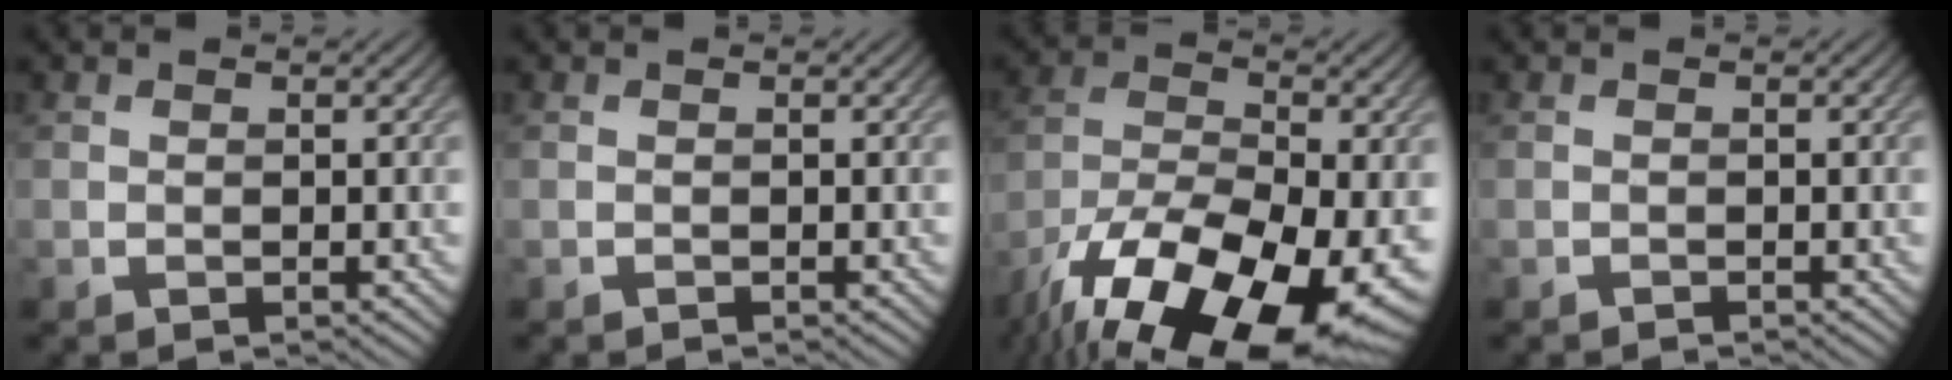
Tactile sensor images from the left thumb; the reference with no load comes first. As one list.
[{"total": 0.0}, {"total": 18.6, "force": [-11.0, 8.3, 12.4], "torque": [-0.266, -0.051, -0.173]}, {"total": 0.0}]